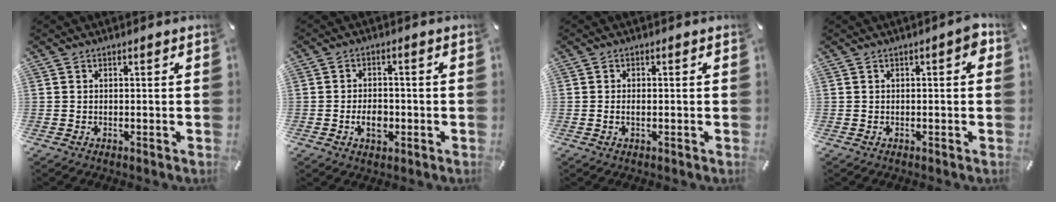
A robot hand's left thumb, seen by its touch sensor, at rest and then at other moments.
{"total": 5.2, "force": [-1.4, 3.5, 3.6], "torque": [-0.082, 0.002, -0.028]}
{"total": 1.5, "force": [-0.2, 0.7, 1.3], "torque": [-0.025, 0.001, -0.004]}
{"total": 2.9, "force": [0.2, 1.2, 2.7], "torque": [-0.034, 0.004, -0.003]}